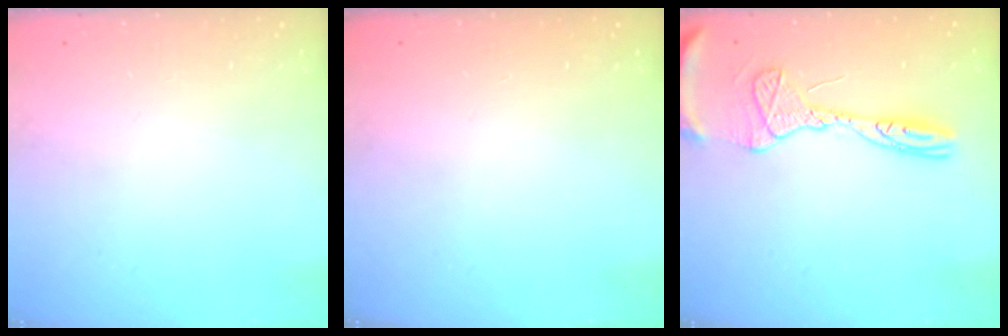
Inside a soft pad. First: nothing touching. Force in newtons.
{"total": 0.0}
{"total": 14.7, "press": 14.6, "slide": 1.4}